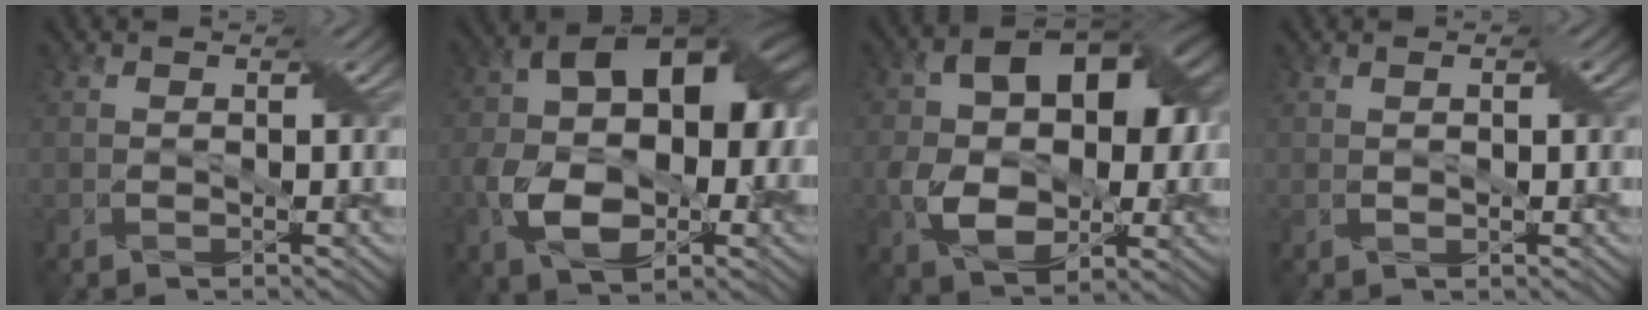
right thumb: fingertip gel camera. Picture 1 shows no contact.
{"total": 16.9, "force": [-1.6, 11.1, 12.7], "torque": [-0.203, -0.010, -0.025]}
{"total": 14.2, "force": [0.4, 9.8, 10.3], "torque": [-0.175, -0.007, 0.008]}
{"total": 1.2, "force": [0.3, 0.4, 1.1], "torque": [-0.022, 0.003, 0.008]}